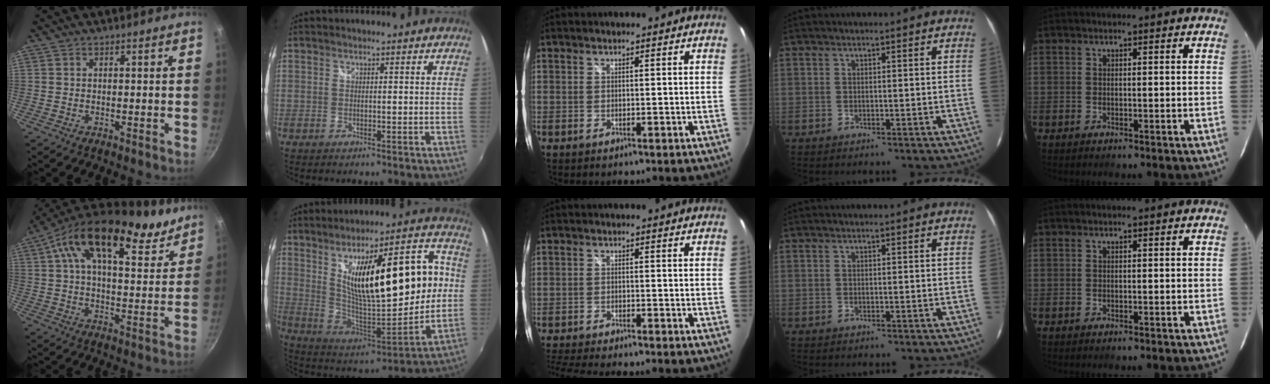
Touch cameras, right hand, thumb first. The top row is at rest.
{"thumb": {"total": 20.8, "force": [12.9, 9.5, 13.3], "torque": [-0.193, -0.036, 0.200]}, "index": {"total": 24.7, "force": [4.2, 8.2, 22.9], "torque": [-0.364, 0.005, 0.090]}, "middle": {"total": 6.9, "force": [-6.3, -0.5, 2.8], "torque": [-0.077, -0.024, -0.109]}}